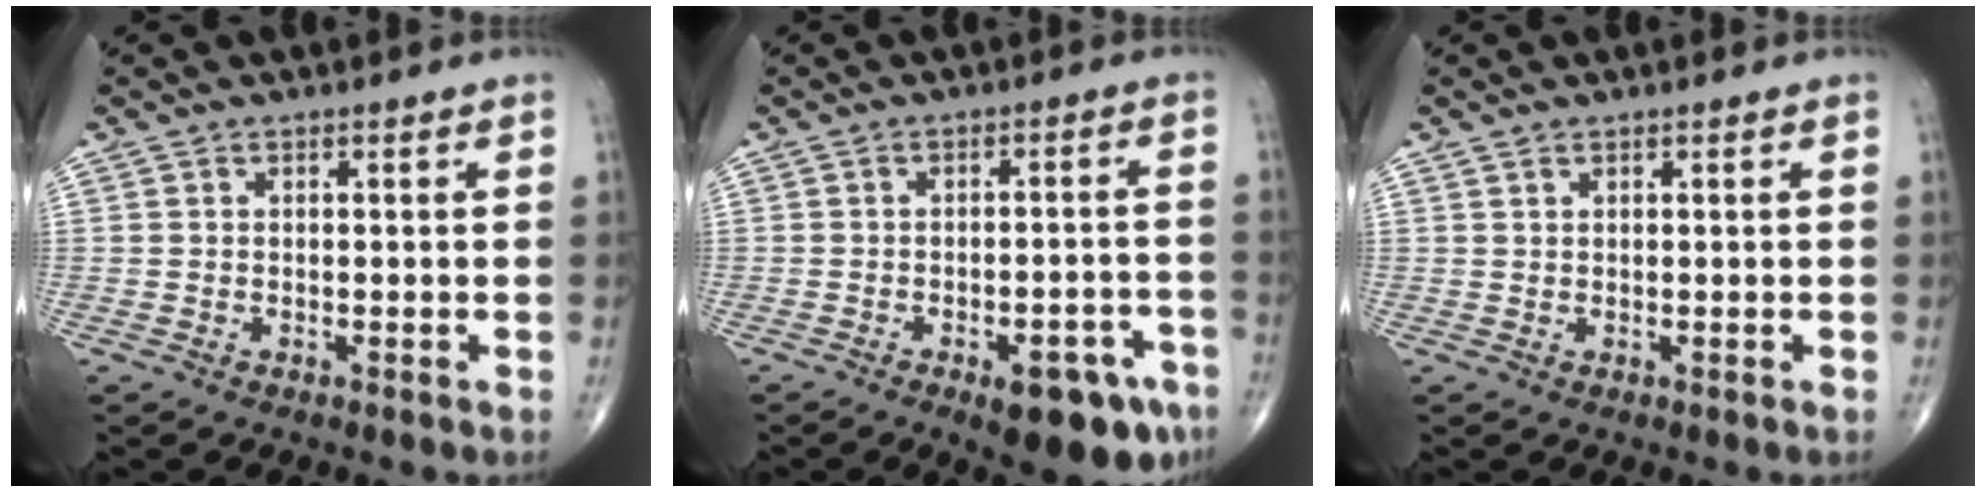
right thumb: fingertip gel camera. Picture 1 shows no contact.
{"total": 11.3, "force": [-6.2, 4.3, 8.4], "torque": [-0.086, 0.029, -0.075]}
{"total": 0.5, "force": [0.5, 0.2, 0.2], "torque": [-0.005, -0.002, 0.010]}